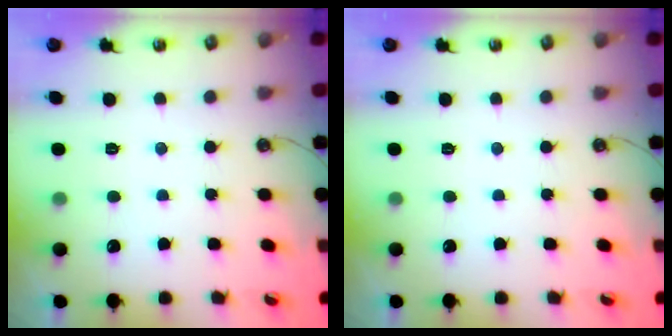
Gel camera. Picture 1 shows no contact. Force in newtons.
{"total": 0.0}